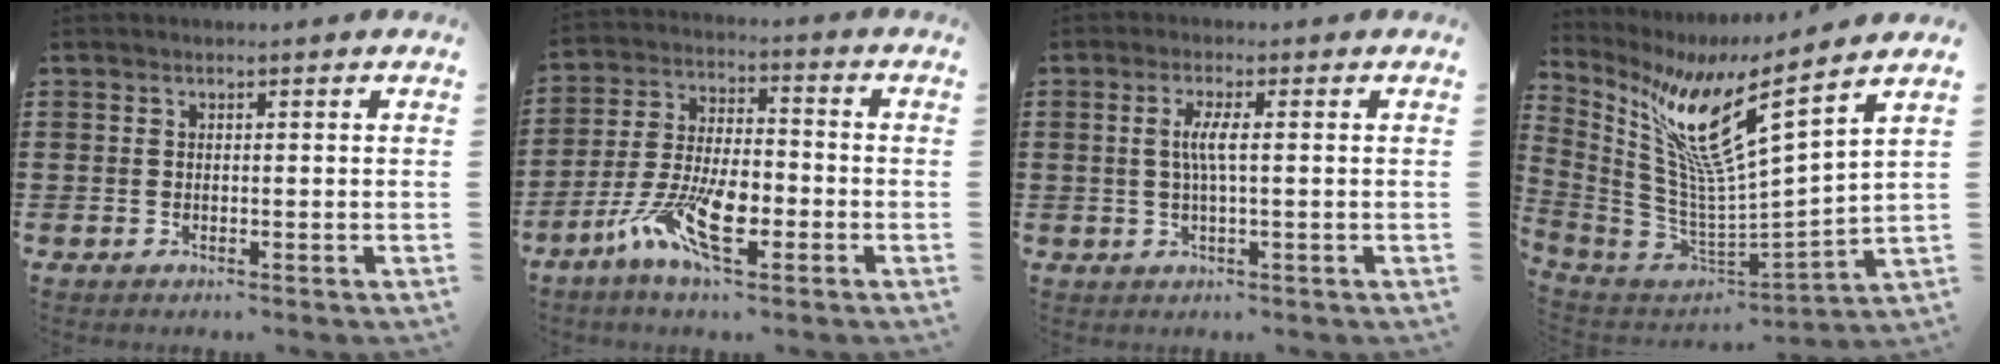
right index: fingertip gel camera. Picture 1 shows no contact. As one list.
[{"total": 11.0, "force": [-5.3, 4.2, 8.6], "torque": [-0.188, 0.003, -0.100]}, {"total": 3.5, "force": [0.1, 0.2, 3.5], "torque": [-0.072, -0.008, -0.004]}, {"total": 12.0, "force": [7.4, 0.6, 9.4], "torque": [-0.209, -0.048, 0.118]}]